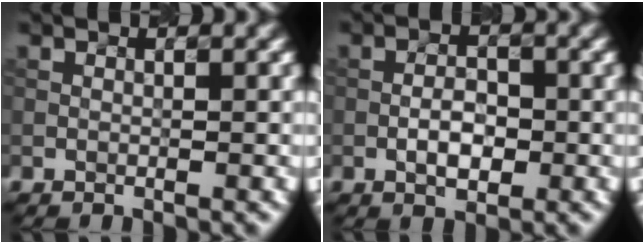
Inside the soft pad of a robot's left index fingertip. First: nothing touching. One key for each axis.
{"total": 2.2, "fx": -0.9, "fy": 1.1, "fz": 1.7, "tx": -0.031, "ty": 0.003, "tz": -0.008}